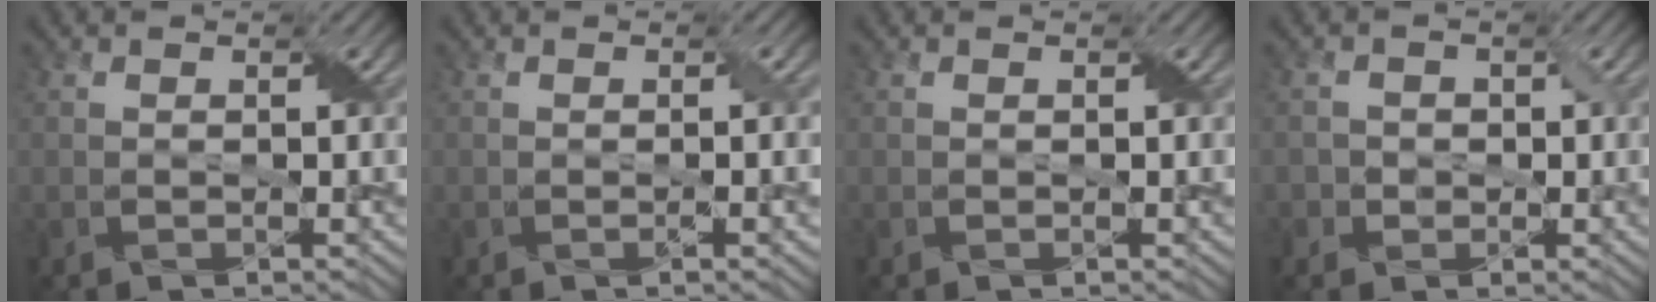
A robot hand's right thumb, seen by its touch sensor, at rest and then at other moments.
{"total": 1.8, "force": [-0.1, 0.2, 1.7], "torque": [-0.028, 0.002, -0.002]}
{"total": 0.0}
{"total": 2.5, "force": [-0.4, 2.4, 0.5], "torque": [-0.010, 0.005, -0.016]}